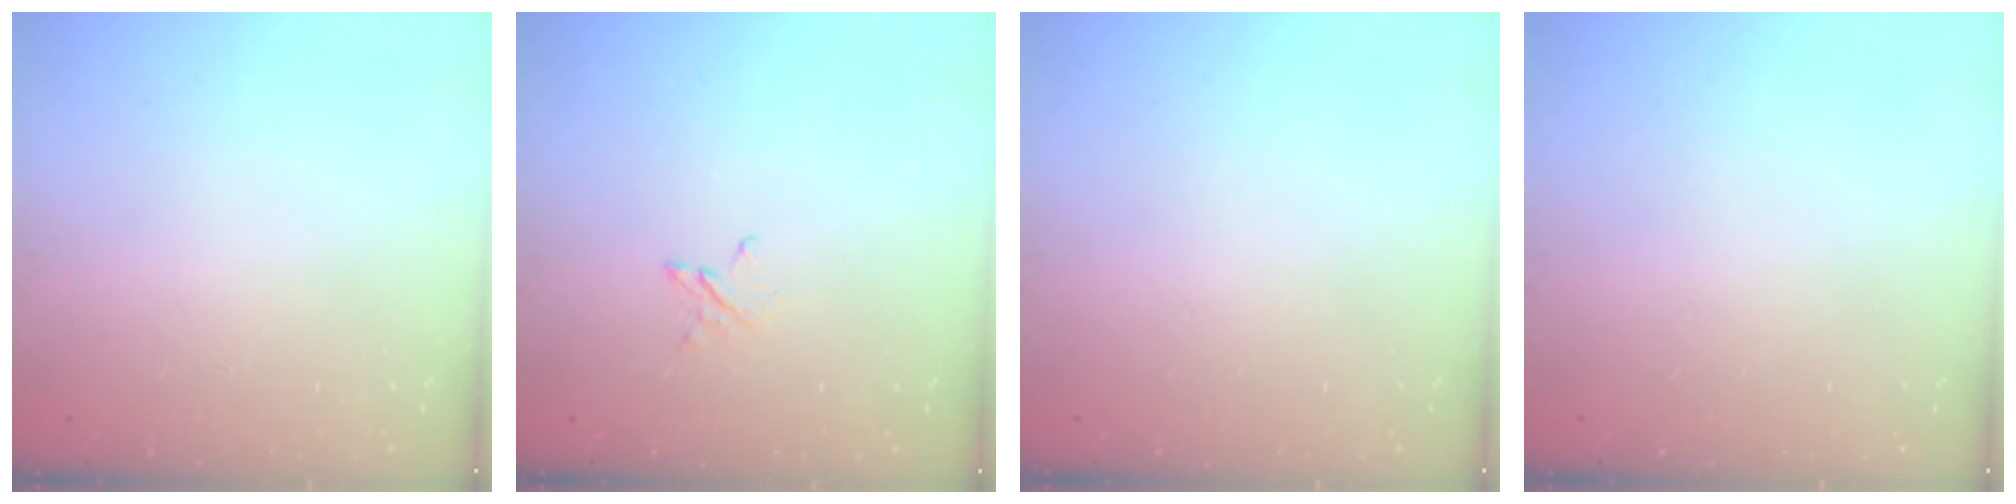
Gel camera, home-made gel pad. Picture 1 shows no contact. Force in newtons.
{"total": 2.5, "press": 2.4, "slide": 0.2}
{"total": 0.0}
{"total": 0.0}